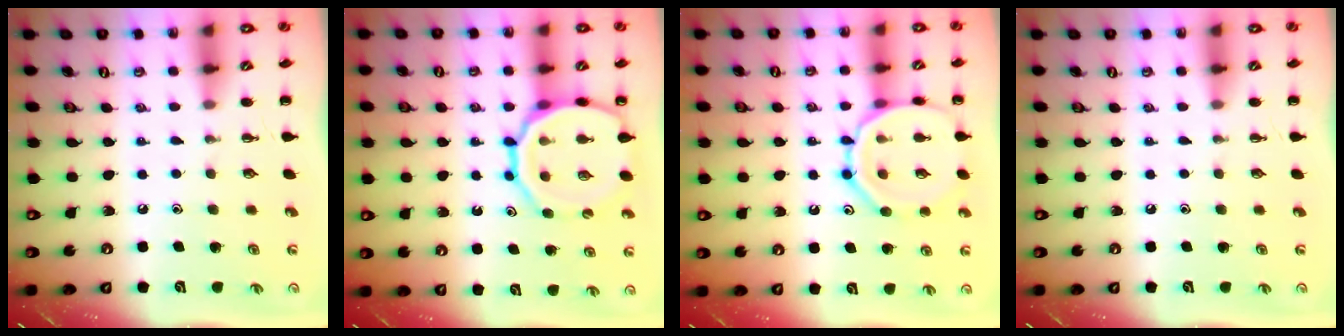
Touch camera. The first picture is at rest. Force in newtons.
{"total": 16.7, "press": 16.4, "slide": 3.0}
{"total": 14.0, "press": 14.0, "slide": 0.8}
{"total": 0.0}